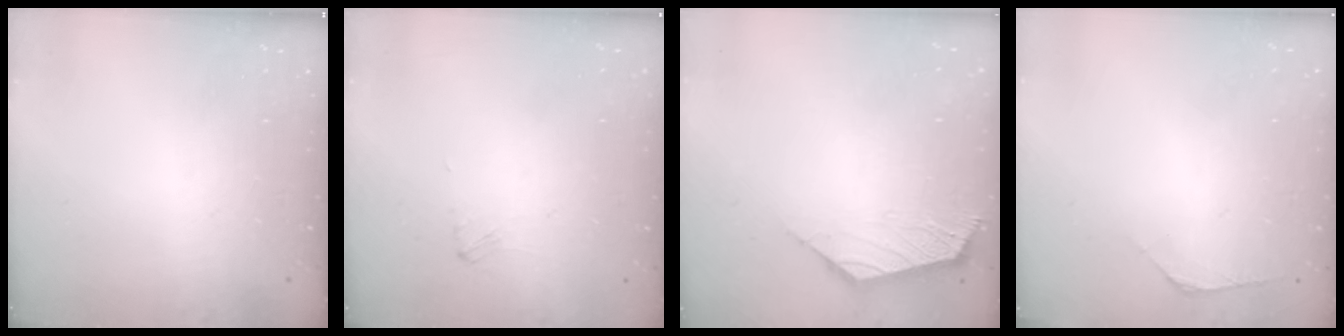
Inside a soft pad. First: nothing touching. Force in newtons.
{"total": 1.5, "press": 1.5, "slide": 0.2}
{"total": 3.0, "press": 2.9, "slide": 0.6}
{"total": 1.1, "press": 1.0, "slide": 0.5}